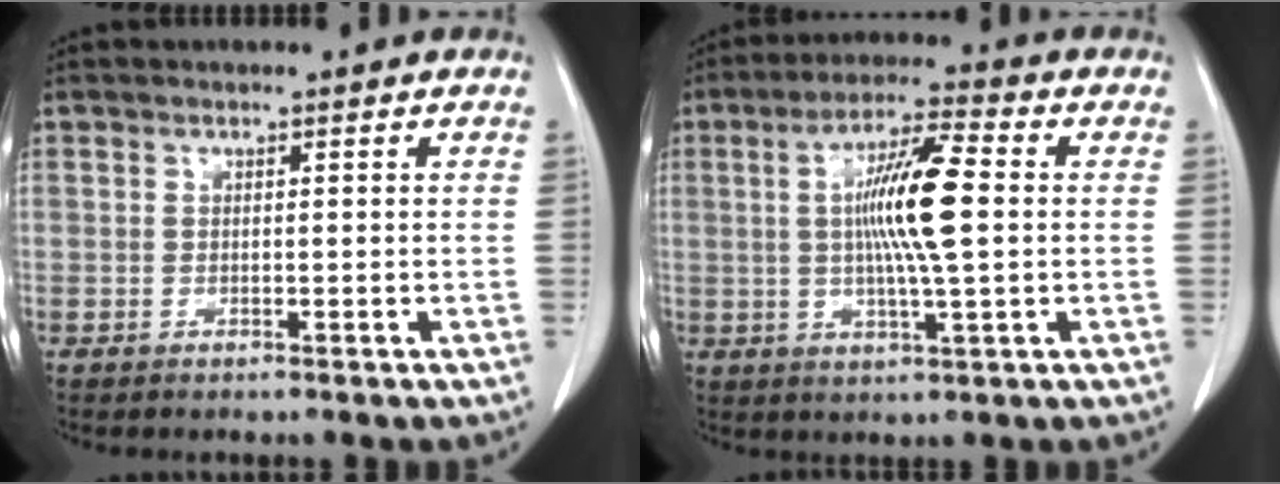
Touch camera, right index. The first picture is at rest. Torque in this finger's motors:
{"motor_torque": [1.14, 0.26, 0.57, 0.17]}